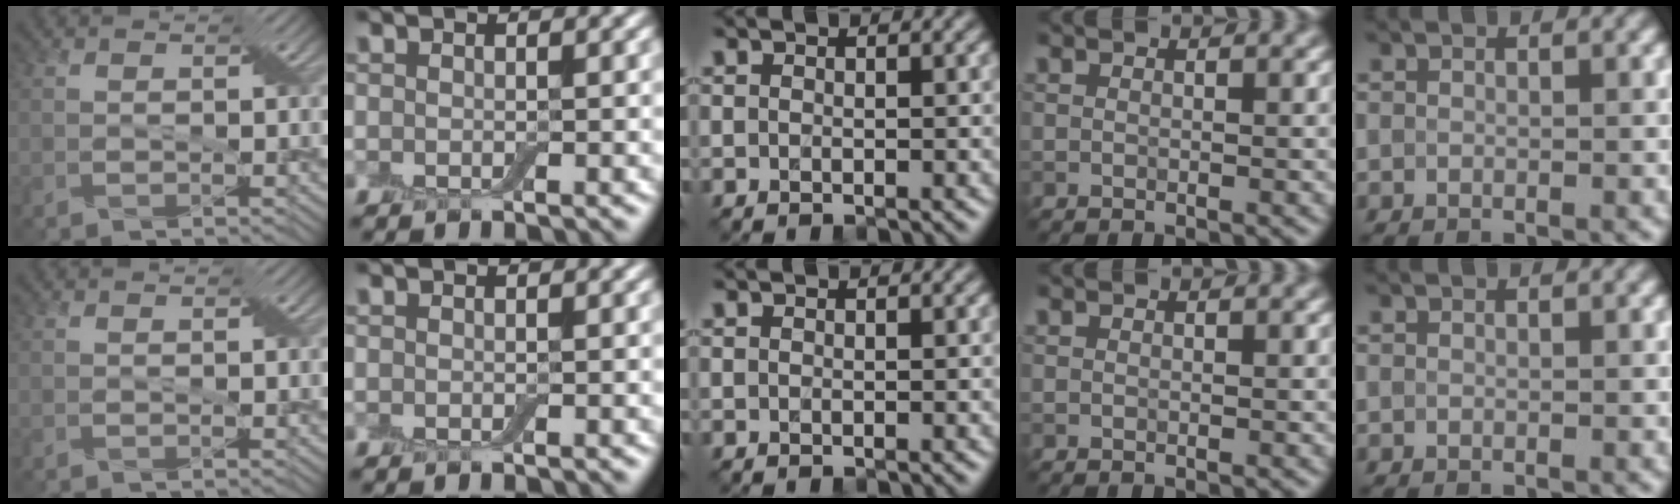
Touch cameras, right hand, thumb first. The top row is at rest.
{}